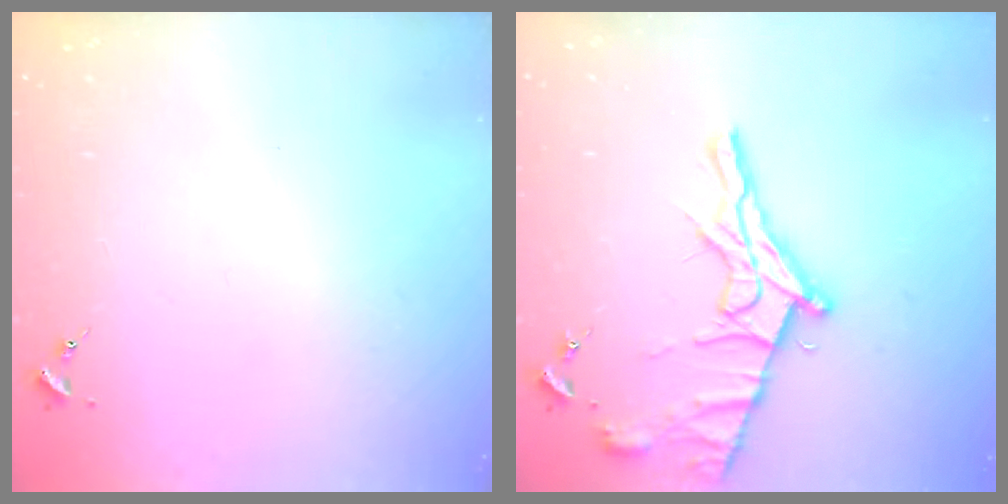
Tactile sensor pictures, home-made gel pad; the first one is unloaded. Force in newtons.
{"total": 16.8, "press": 16.7, "slide": 1.2}